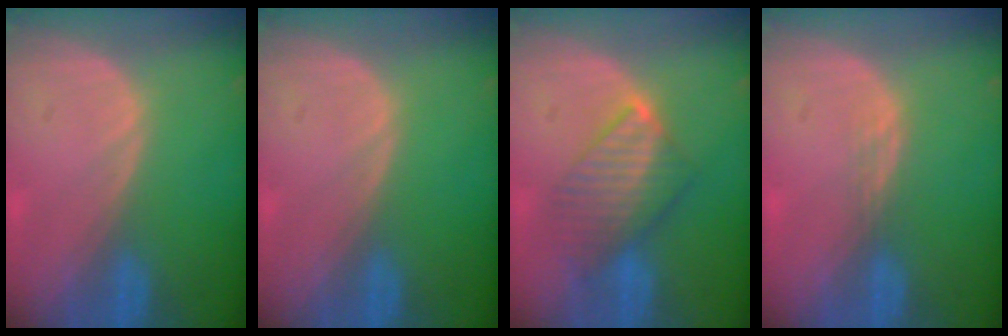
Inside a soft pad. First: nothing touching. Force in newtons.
{"total": 0.0}
{"total": 6.6, "press": 6.6, "slide": 0.9}
{"total": 1.4, "press": 1.1, "slide": 0.9}